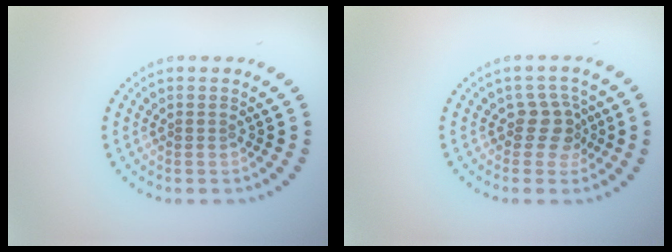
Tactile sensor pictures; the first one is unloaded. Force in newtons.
{"total": 2.5, "press": 1.9, "slide": 1.6}